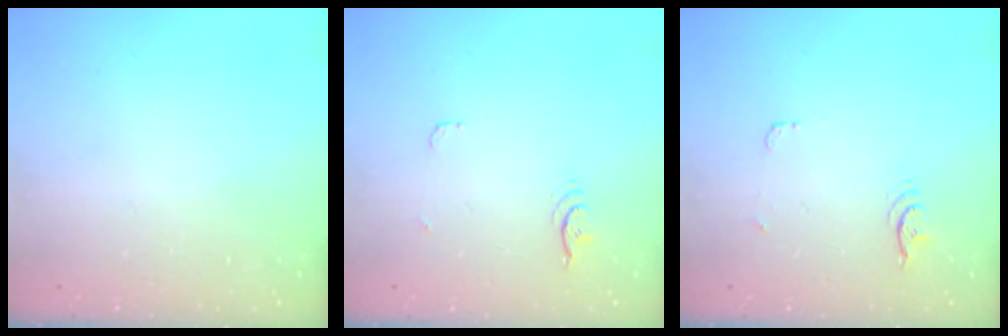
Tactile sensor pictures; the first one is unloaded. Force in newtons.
{"total": 3.8, "press": 3.4, "slide": 1.6}
{"total": 4.4, "press": 4.1, "slide": 1.6}